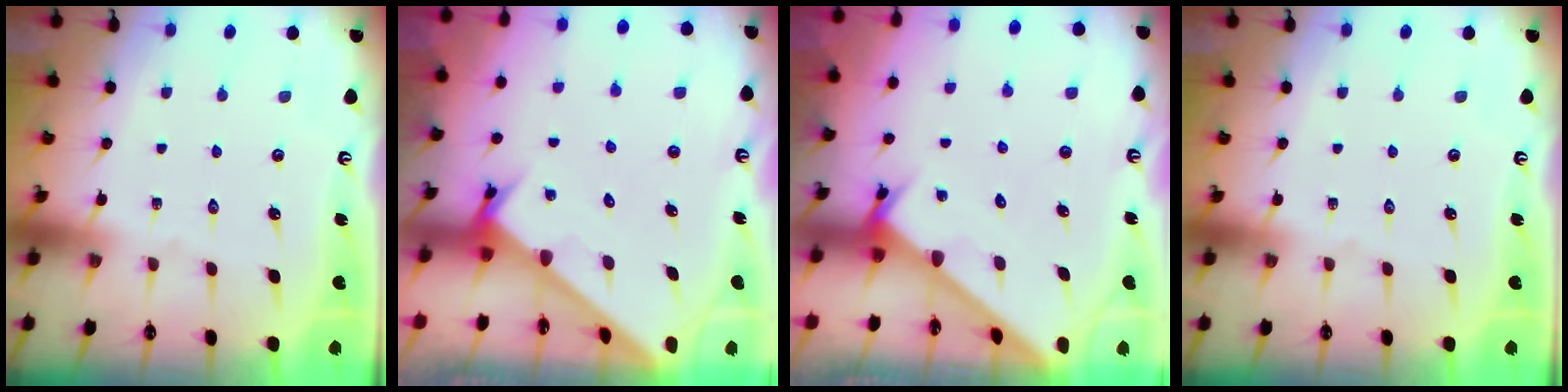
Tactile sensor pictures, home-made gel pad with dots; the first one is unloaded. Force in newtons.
{"total": 2.8, "press": 2.8, "slide": 0.0}
{"total": 3.8, "press": 3.8, "slide": 0.3}
{"total": 0.0}